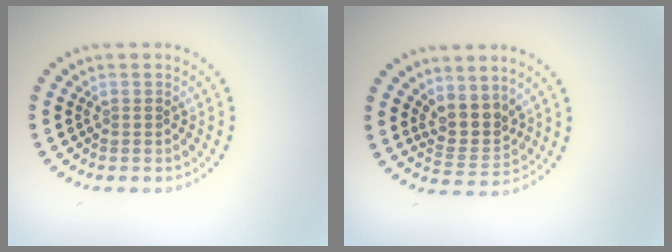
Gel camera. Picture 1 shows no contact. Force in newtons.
{"total": 3.0, "press": 2.3, "slide": 1.8}